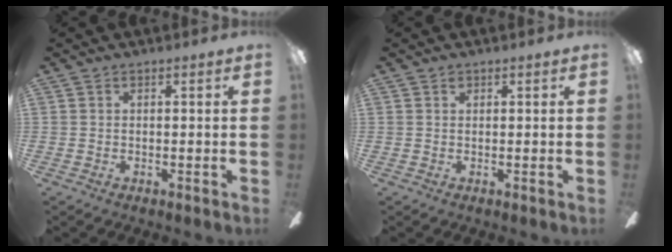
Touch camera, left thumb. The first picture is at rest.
{"total": 0.7, "force": [0.5, 0.5, 0.3], "torque": [-0.007, 0.001, 0.008]}